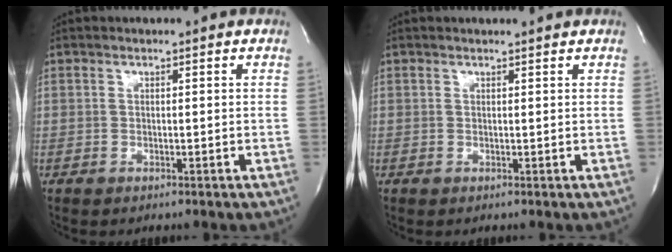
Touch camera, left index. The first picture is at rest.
{"total": 2.4, "force": [2.3, -0.1, 0.6], "torque": [-0.010, 0.009, 0.026]}